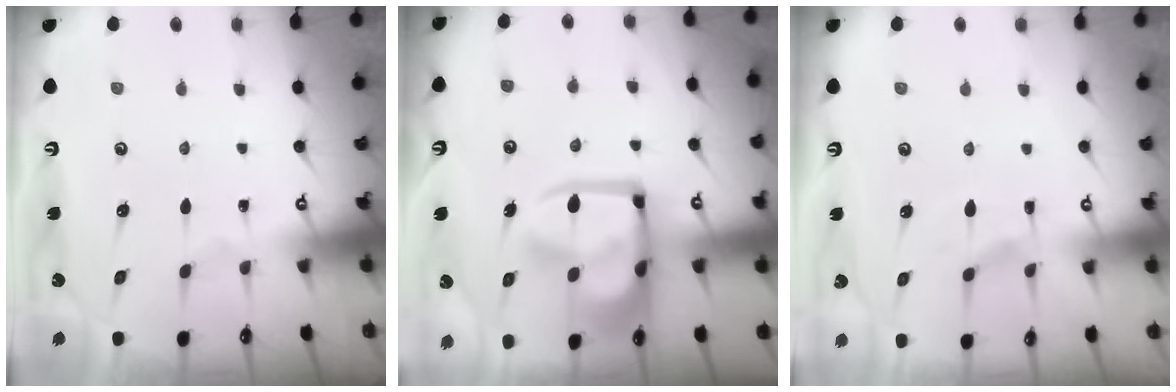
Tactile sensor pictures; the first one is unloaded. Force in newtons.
{"total": 17.5, "press": 17.3, "slide": 2.1}
{"total": 5.2, "press": 5.0, "slide": 1.3}